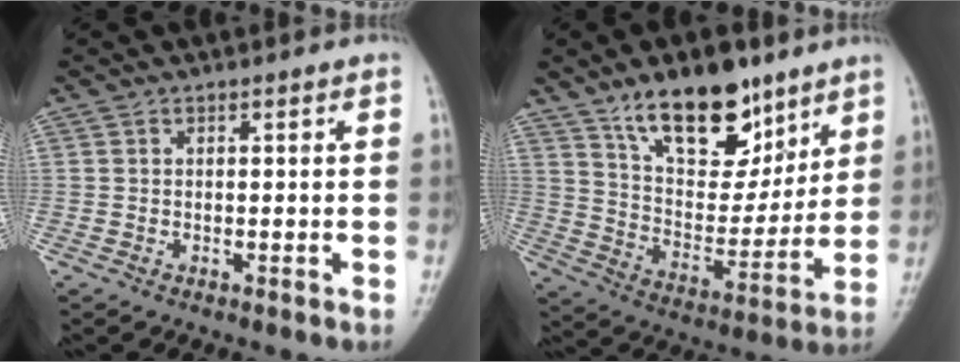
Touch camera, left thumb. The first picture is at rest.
{"total": 17.7, "force": [11.6, 8.6, 10.2], "torque": [-0.108, -0.072, 0.204]}